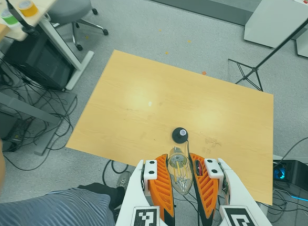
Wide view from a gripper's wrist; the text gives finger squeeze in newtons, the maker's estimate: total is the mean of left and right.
{"total": 24.4, "left": 26.9, "right": 21.8}